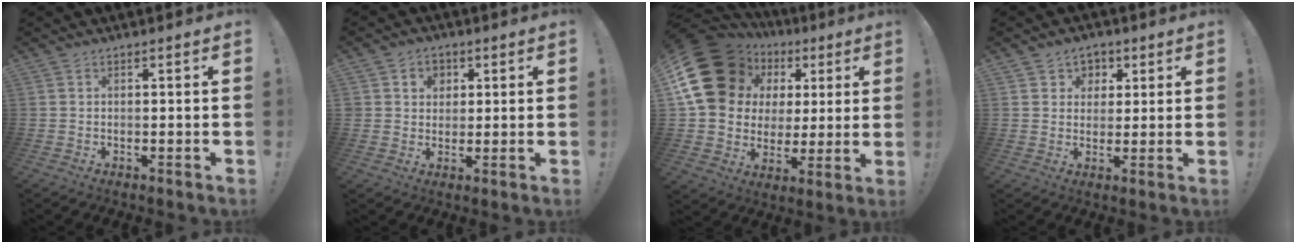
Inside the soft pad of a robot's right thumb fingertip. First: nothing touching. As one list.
[{"total": 5.1, "force": [1.6, 4.8, 0.7], "torque": [-0.014, -0.007, 0.031]}, {"total": 11.0, "force": [4.4, 9.5, 3.2], "torque": [-0.050, -0.021, 0.095]}, {"total": 5.4, "force": [1.8, 5.1, 0.6], "torque": [-0.001, -0.013, 0.034]}]